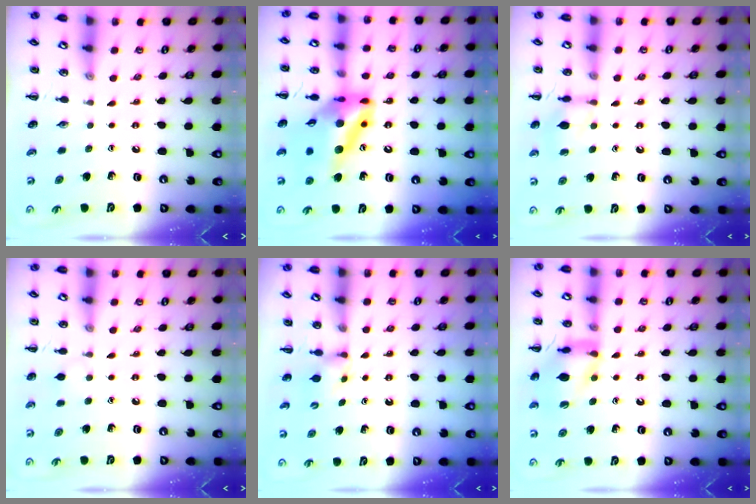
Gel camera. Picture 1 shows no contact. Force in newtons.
{"total": 17.2, "press": 16.2, "slide": 5.7}
{"total": 10.1, "press": 10.0, "slide": 0.7}
{"total": 5.5, "press": 5.2, "slide": 1.6}
{"total": 2.8, "press": 2.5, "slide": 1.3}
{"total": 14.9, "press": 14.8, "slide": 1.4}